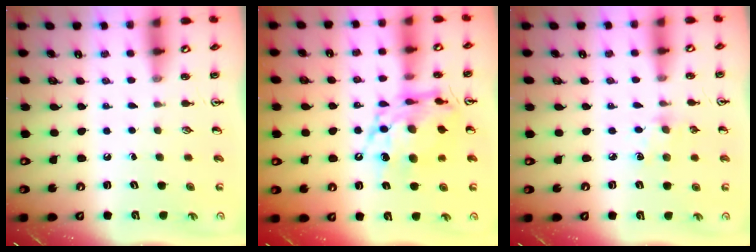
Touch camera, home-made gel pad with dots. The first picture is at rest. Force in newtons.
{"total": 14.3, "press": 14.2, "slide": 1.3}
{"total": 6.8, "press": 6.8, "slide": 0.7}